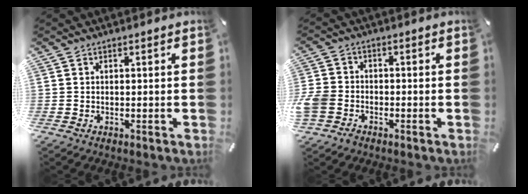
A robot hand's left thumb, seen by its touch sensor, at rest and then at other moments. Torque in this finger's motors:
{"motor_torque": [2.24, 2.77, 0.92, -0.18, 0.42]}